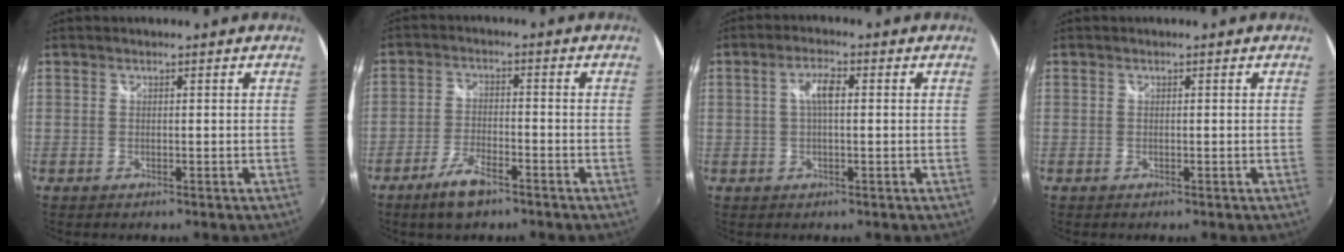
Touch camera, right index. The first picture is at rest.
{"total": 6.7, "force": [-4.6, 2.2, 4.2], "torque": [-0.100, -0.006, -0.086]}
{"total": 3.6, "force": [0.4, 1.1, 3.4], "torque": [-0.065, 0.007, 0.008]}
{"total": 0.0}